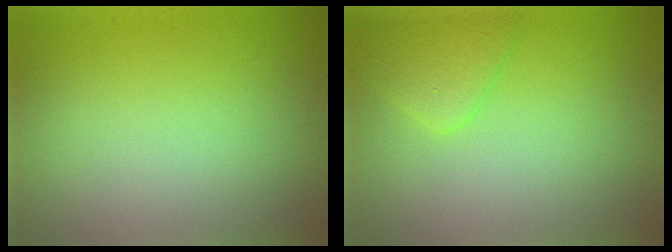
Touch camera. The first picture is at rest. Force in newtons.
{"total": 2.9, "press": 2.9, "slide": 0.2}